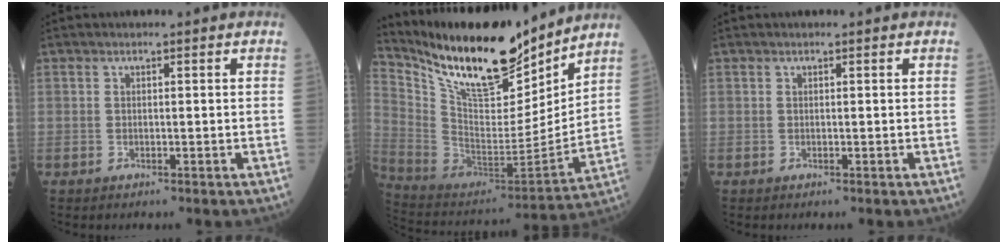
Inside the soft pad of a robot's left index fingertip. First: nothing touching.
{"total": 20.8, "force": [16.8, 5.0, 11.2], "torque": [-0.203, -0.014, 0.300]}
{"total": 0.0}